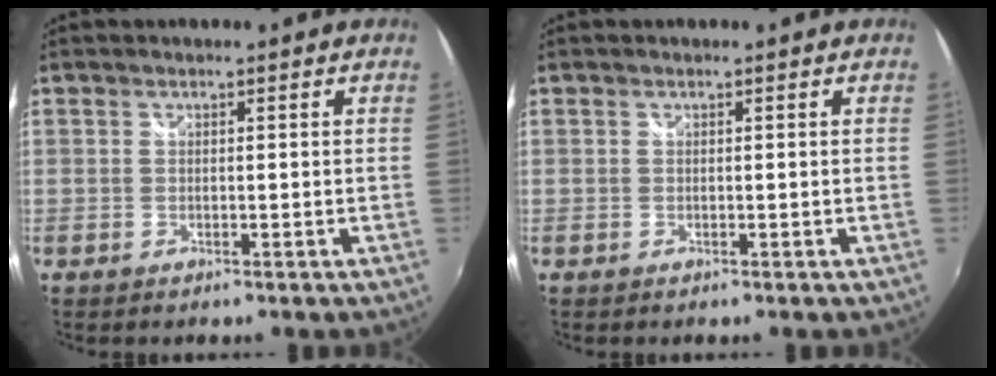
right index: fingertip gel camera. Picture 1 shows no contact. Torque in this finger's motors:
{"motor_torque": [-0.03, 0.10, -0.02, 0.01]}